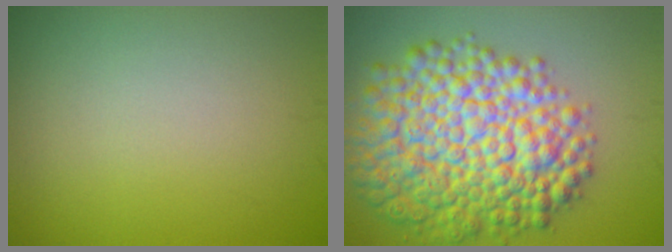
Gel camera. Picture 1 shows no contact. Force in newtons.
{"total": 11.6, "press": 11.5, "slide": 0.3}